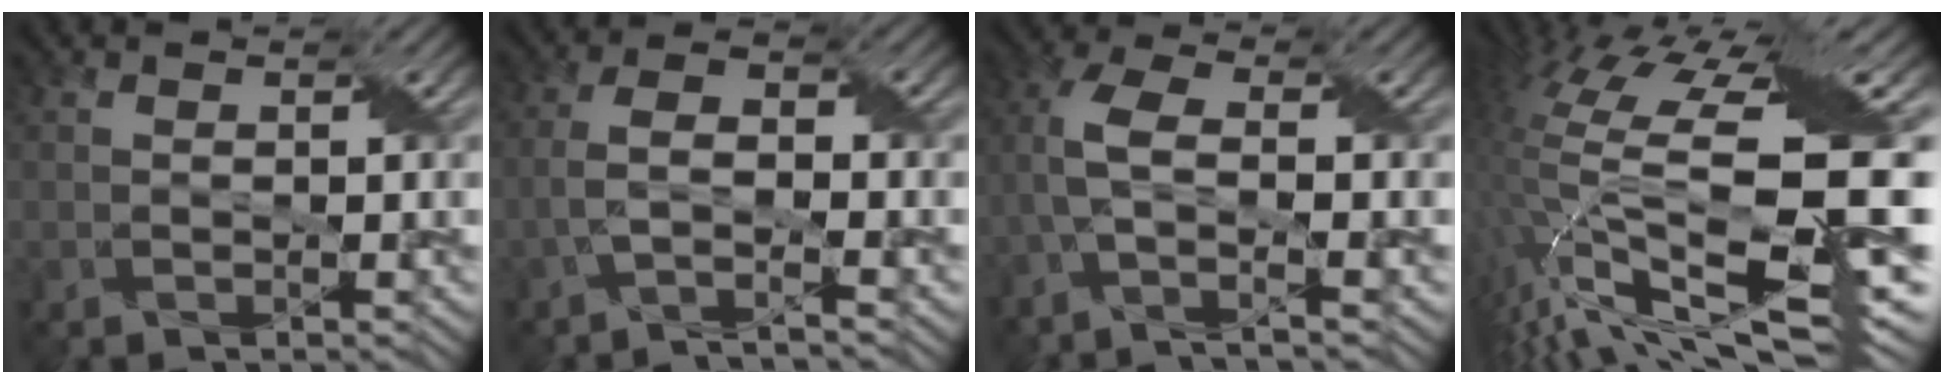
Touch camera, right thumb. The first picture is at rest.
{"total": 4.1, "force": [-2.0, 1.0, 3.4], "torque": [-0.071, 0.005, -0.047]}
{"total": 6.1, "force": [-1.9, 1.6, 5.6], "torque": [-0.122, 0.007, -0.049]}
{"total": 16.8, "force": [-0.6, 5.2, 15.9], "torque": [-0.340, -0.022, -0.003]}